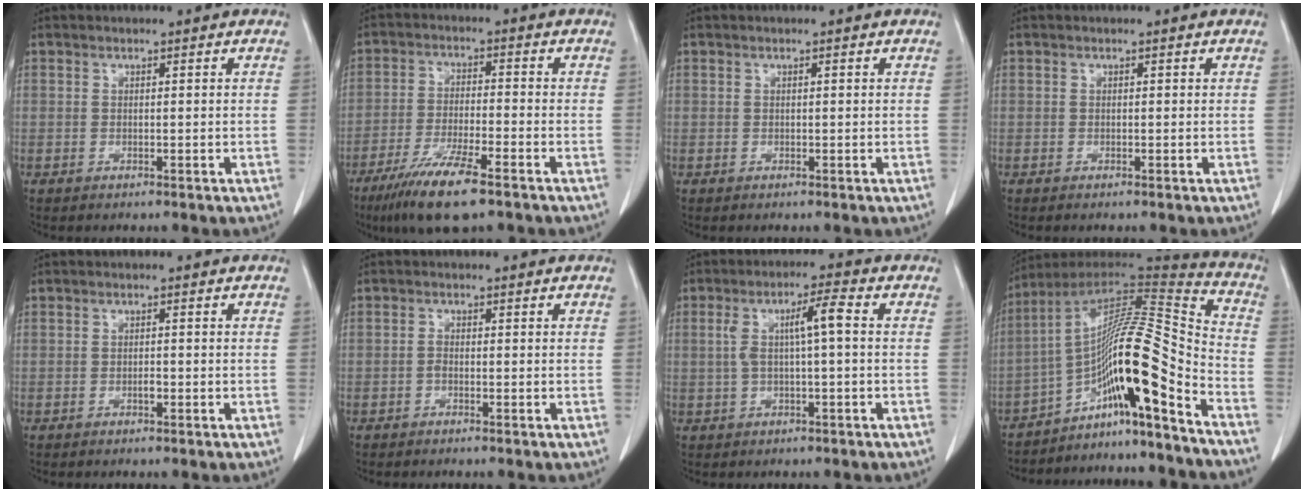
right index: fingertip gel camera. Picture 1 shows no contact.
{"total": 10.1, "force": [-6.7, 1.1, 7.4], "torque": [-0.141, -0.025, -0.119]}
{"total": 0.0}
{"total": 0.0}
{"total": 0.9, "force": [-0.5, 0.3, 0.7], "torque": [-0.013, 0.002, -0.008]}
{"total": 0.8, "force": [-0.5, 0.3, 0.6], "torque": [-0.008, 0.003, -0.012]}
{"total": 5.7, "force": [0.6, 0.7, 5.6], "torque": [-0.108, 0.023, 0.012]}
{"total": 17.0, "force": [-10.0, -0.3, 13.7], "torque": [-0.231, 0.021, -0.169]}